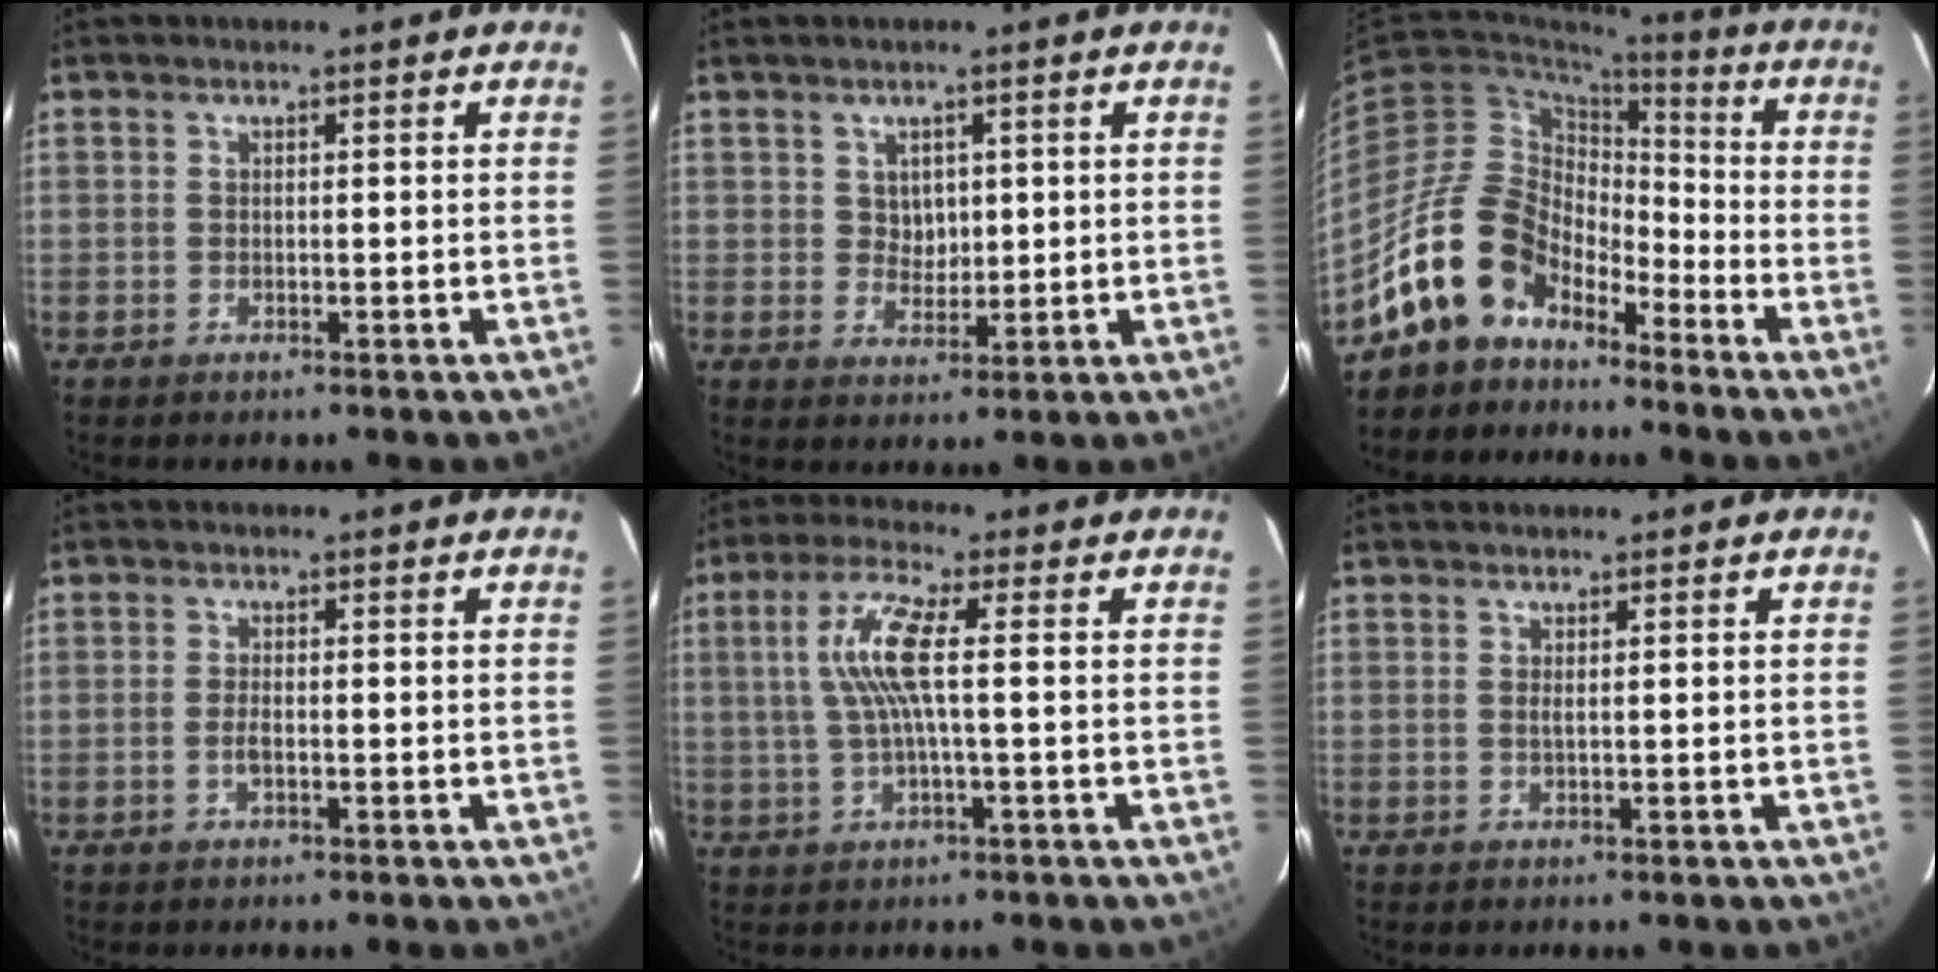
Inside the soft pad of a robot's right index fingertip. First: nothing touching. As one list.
[{"total": 3.5, "force": [1.0, 3.0, 1.5], "torque": [-0.020, 0.005, 0.020]}, {"total": 13.9, "force": [-10.0, 8.1, 5.1], "torque": [-0.100, 0.024, -0.178]}, {"total": 2.0, "force": [-0.7, 0.7, 1.8], "torque": [-0.039, 0.000, -0.014]}, {"total": 8.2, "force": [0.6, 0.4, 8.1], "torque": [-0.161, 0.005, 0.016]}, {"total": 0.6, "force": [0.2, -0.2, 0.5], "torque": [-0.013, -0.001, 0.003]}]